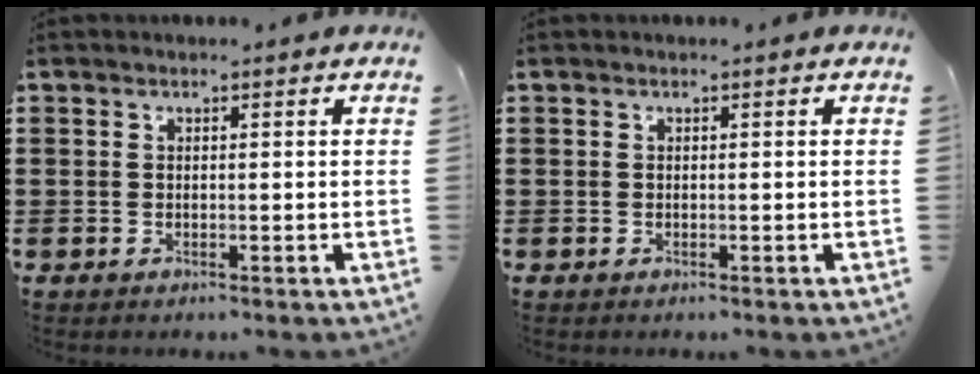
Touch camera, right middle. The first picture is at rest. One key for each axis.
{"total": 0.0}